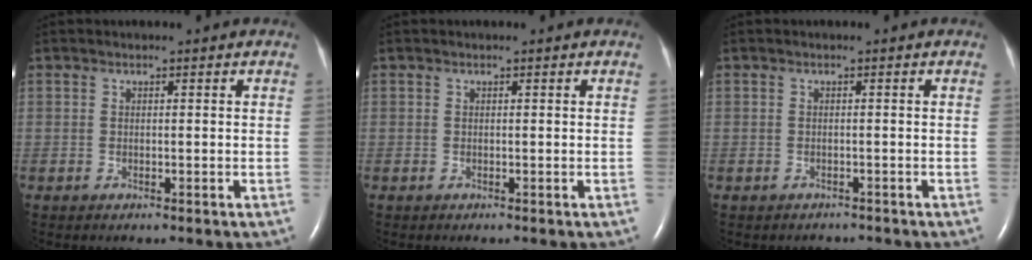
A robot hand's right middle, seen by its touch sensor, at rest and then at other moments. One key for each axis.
{"total": 0.0}
{"total": 1.5, "fx": -1.4, "fy": 0.6, "fz": -0.1, "tx": -0.004, "ty": -0.001, "tz": -0.018}